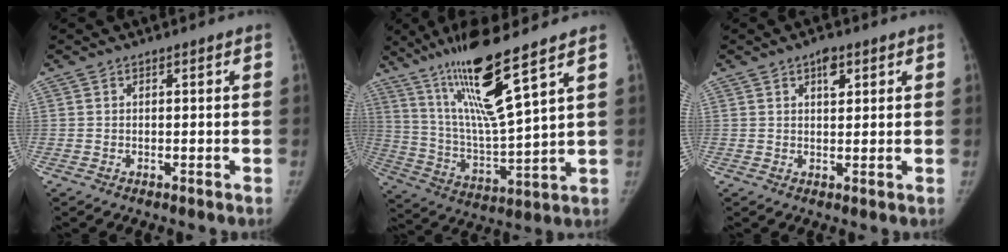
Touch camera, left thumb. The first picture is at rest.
{"total": 18.0, "force": [11.3, 1.4, 13.9], "torque": [-0.248, -0.066, 0.216]}
{"total": 3.5, "force": [1.9, 1.8, 2.3], "torque": [-0.023, -0.007, 0.028]}